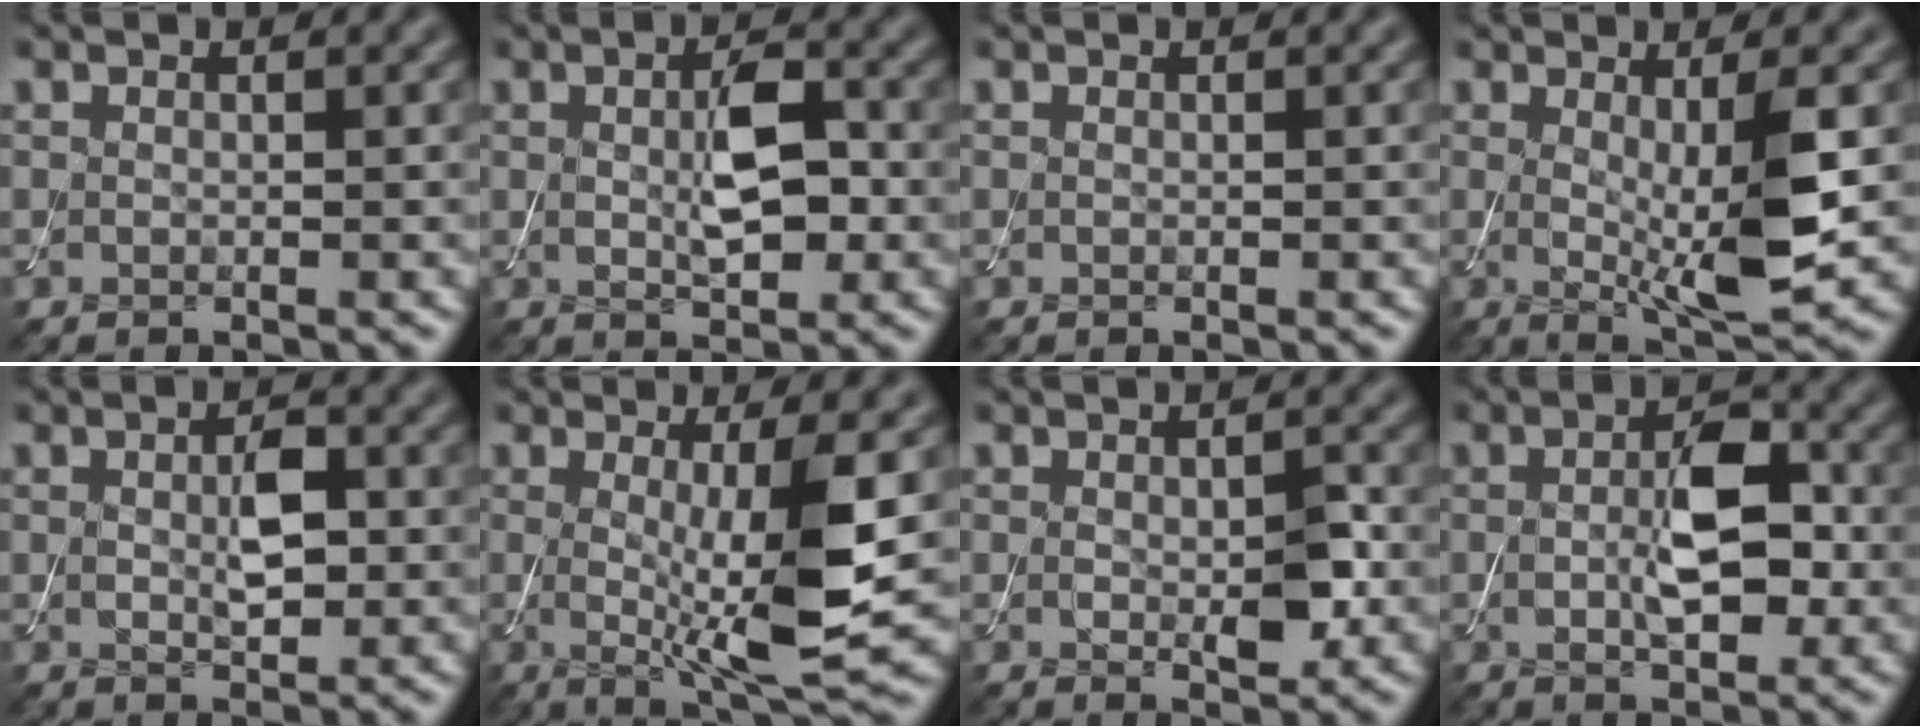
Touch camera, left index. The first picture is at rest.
{"total": 4.3, "force": [0.3, 1.9, 3.9], "torque": [-0.078, 0.000, 0.006]}
{"total": 0.0}
{"total": 5.9, "force": [0.1, 1.2, 5.8], "torque": [-0.092, -0.014, 0.006]}
{"total": 3.1, "force": [0.3, 1.5, 2.7], "torque": [-0.053, -0.002, 0.008]}
{"total": 8.1, "force": [-0.2, 1.5, 8.0], "torque": [-0.121, -0.020, 0.003]}
{"total": 3.0, "force": [-0.2, 1.4, 2.6], "torque": [-0.045, -0.008, 0.000]}
{"total": 5.4, "force": [-0.1, 2.5, 4.8], "torque": [-0.087, 0.000, -0.003]}